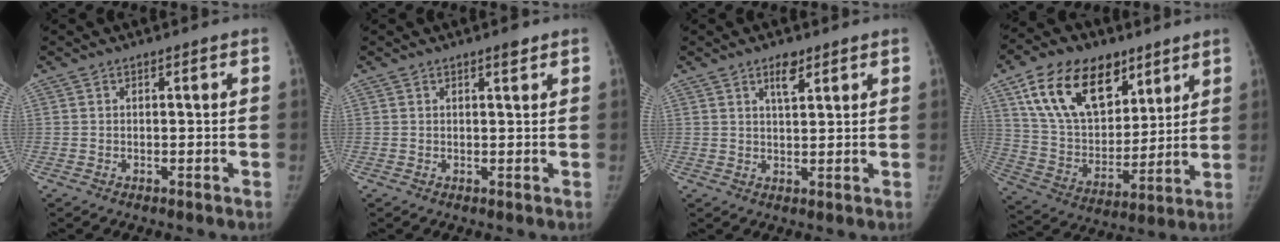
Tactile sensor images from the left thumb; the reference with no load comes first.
{"total": 1.5, "force": [1.1, 0.4, 1.0], "torque": [-0.012, -0.006, 0.016]}
{"total": 3.5, "force": [2.2, 1.4, 2.3], "torque": [-0.027, -0.013, 0.038]}
{"total": 21.7, "force": [11.7, 13.2, 12.6], "torque": [-0.188, -0.032, 0.212]}